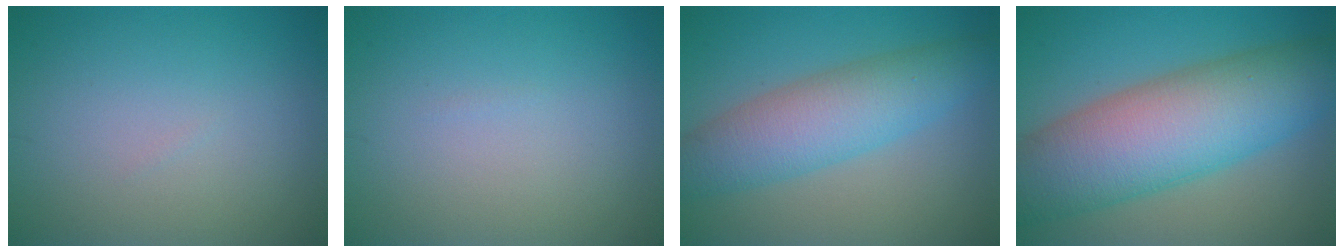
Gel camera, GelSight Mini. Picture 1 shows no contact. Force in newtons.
{"total": 0.0}
{"total": 6.5, "press": 6.5, "slide": 0.0}
{"total": 11.9, "press": 11.9, "slide": 0.3}